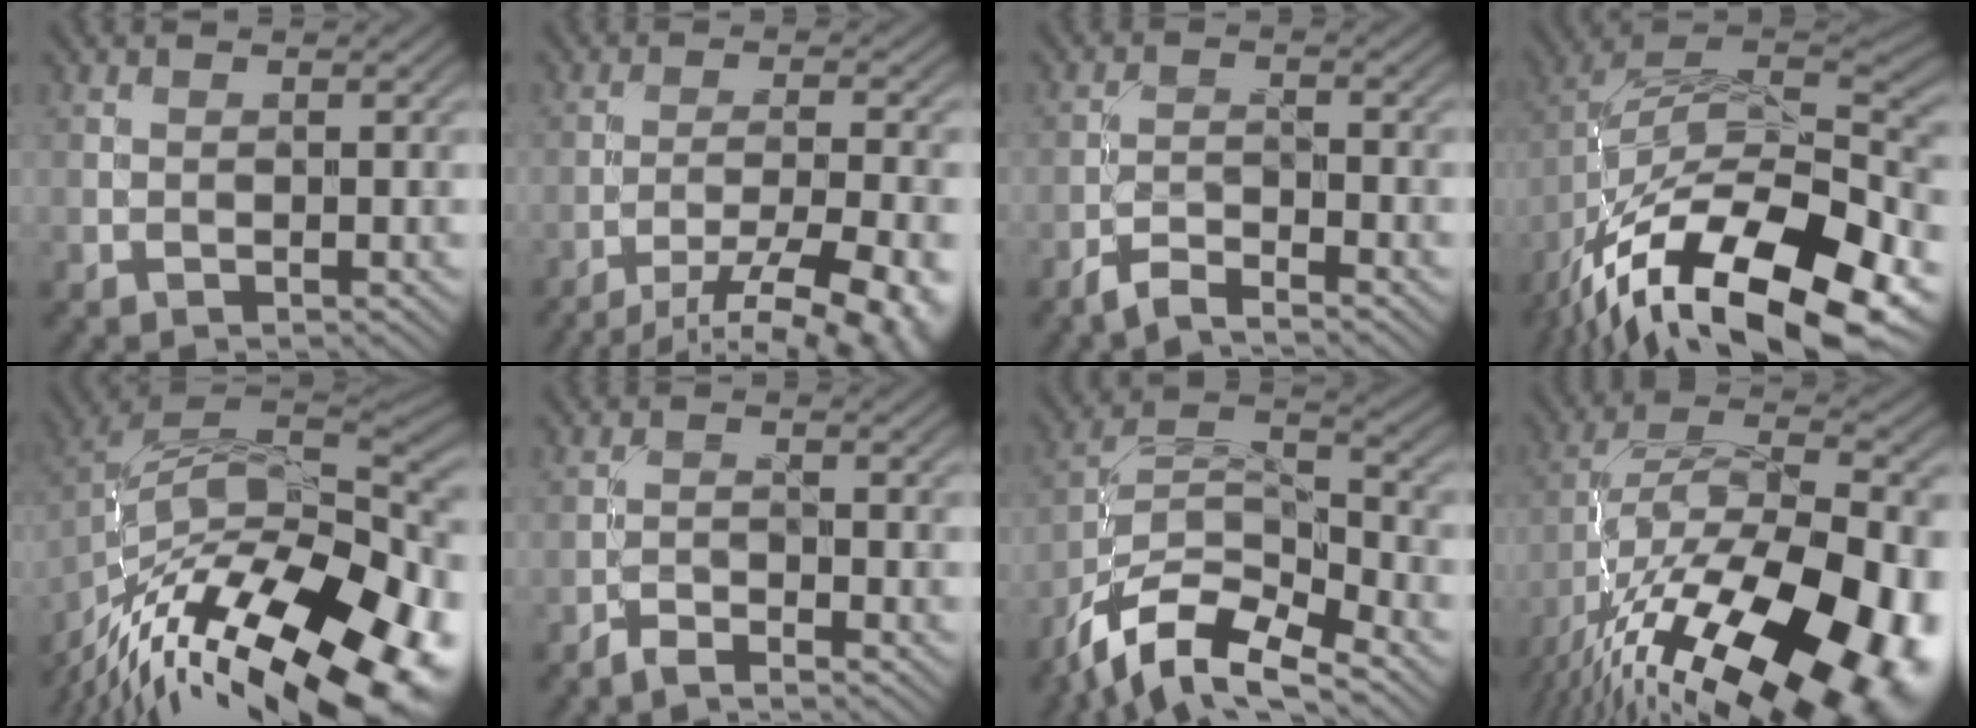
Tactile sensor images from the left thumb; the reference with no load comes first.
{"total": 13.4, "force": [-10.0, 3.5, 8.3], "torque": [-0.130, -0.016, -0.124]}
{"total": 3.4, "force": [-3.0, 0.5, 1.5], "torque": [-0.034, 0.000, -0.065]}
{"total": 19.2, "force": [-11.9, 7.9, 12.8], "torque": [-0.232, -0.007, -0.179]}
{"total": 18.1, "force": [-9.7, 7.9, 13.1], "torque": [-0.248, -0.006, -0.148]}
{"total": 2.5, "force": [-2.3, 0.2, 0.9], "torque": [-0.019, 0.001, -0.048]}
{"total": 13.1, "force": [-9.4, 4.8, 7.8], "torque": [-0.161, -0.011, -0.177]}
{"total": 20.9, "force": [-11.8, 8.5, 15.0], "torque": [-0.237, -0.032, -0.174]}